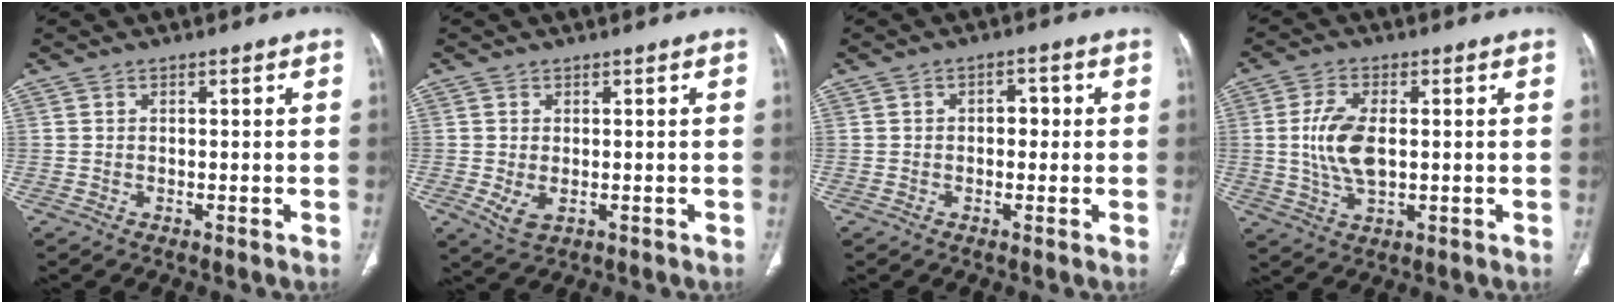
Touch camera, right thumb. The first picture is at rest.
{"total": 3.6, "force": [-0.6, 2.2, 2.8], "torque": [-0.057, -0.007, -0.001]}
{"total": 3.1, "force": [0.2, 2.1, 2.3], "torque": [-0.022, 0.012, -0.001]}
{"total": 9.2, "force": [0.5, 4.7, 7.9], "torque": [-0.167, -0.004, 0.013]}